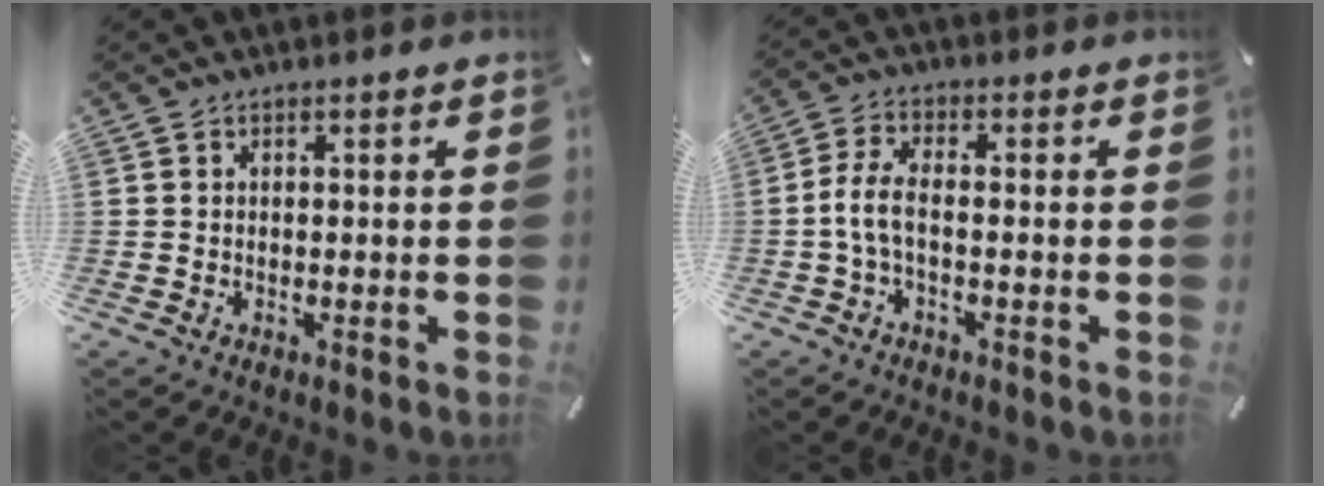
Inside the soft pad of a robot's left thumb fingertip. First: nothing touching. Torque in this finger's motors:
{"motor_torque": [-0.41, 0.67, 0.32, -0.23, 0.26]}